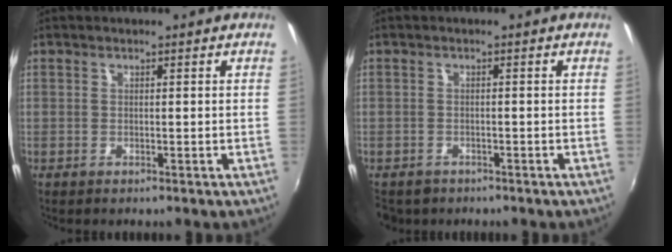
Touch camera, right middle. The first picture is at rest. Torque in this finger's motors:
{"motor_torque": [0.00, 0.00, 0.02, 0.00]}